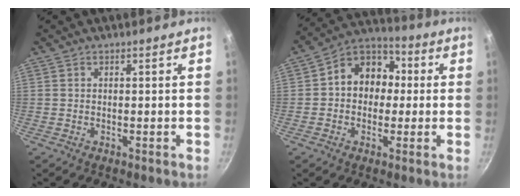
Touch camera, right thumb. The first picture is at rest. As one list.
[{"total": 11.5, "force": [0.5, 9.4, 6.6], "torque": [-0.053, 0.033, -0.012]}]